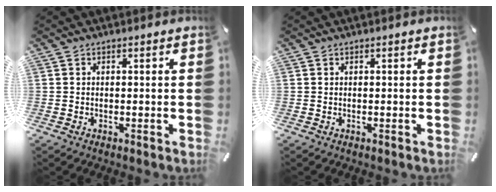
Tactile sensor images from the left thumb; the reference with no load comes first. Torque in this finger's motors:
{"motor_torque": [-0.01, 0.00, 0.00, 0.00, 0.00]}